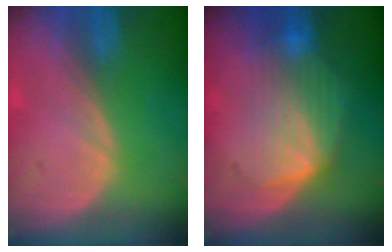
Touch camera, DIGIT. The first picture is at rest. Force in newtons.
{"total": 7.2, "press": 7.1, "slide": 1.0}